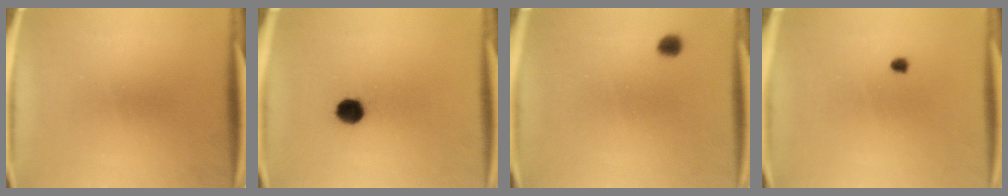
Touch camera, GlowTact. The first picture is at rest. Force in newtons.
{"total": 5.2}
{"total": 1.9}
{"total": 0.9}